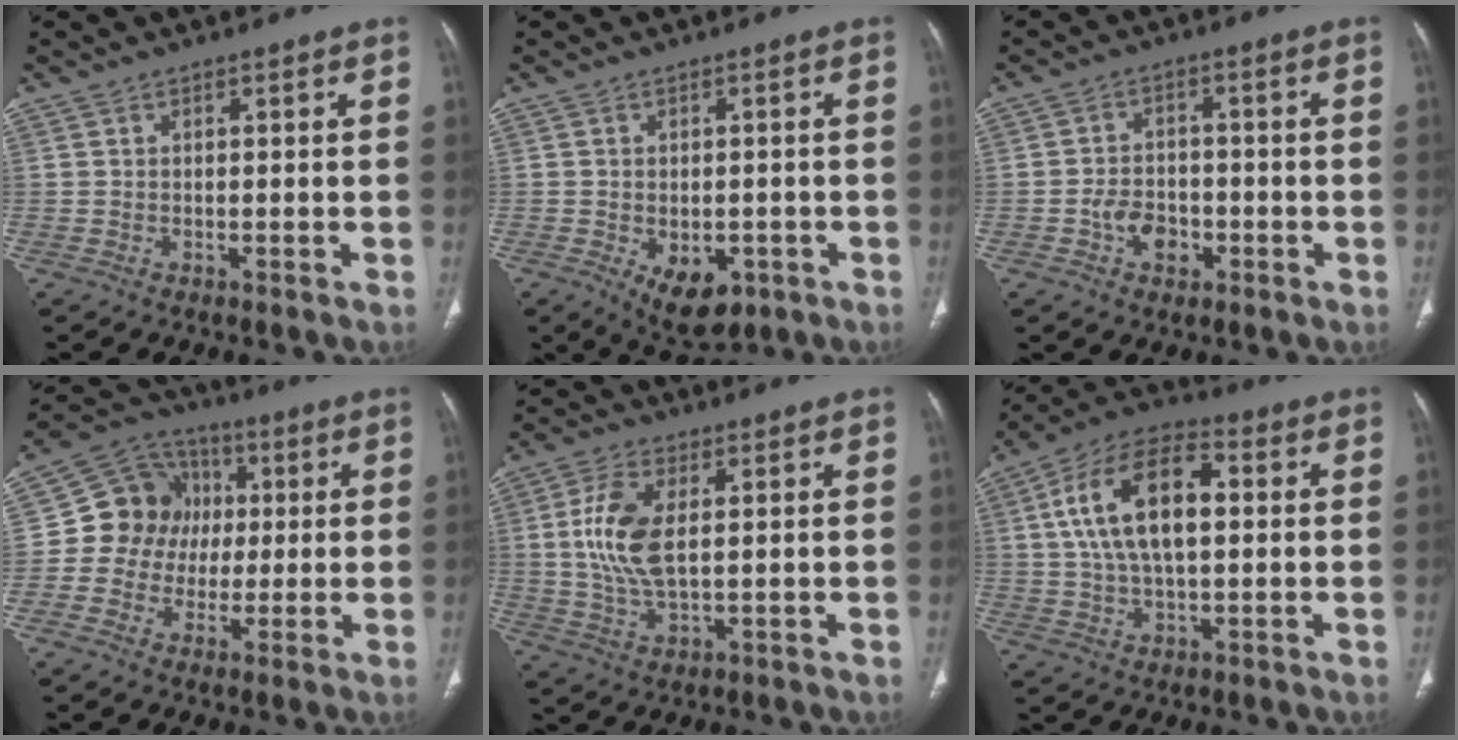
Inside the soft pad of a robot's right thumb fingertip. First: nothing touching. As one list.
[{"total": 7.8, "force": [-2.9, 4.8, 5.4], "torque": [-0.065, 0.003, -0.028]}, {"total": 5.9, "force": [-2.1, 4.3, 3.5], "torque": [-0.038, 0.018, -0.036]}, {"total": 11.9, "force": [0.5, 10.9, 4.7], "torque": [-0.042, 0.022, -0.002]}, {"total": 10.3, "force": [1.6, 5.0, 8.8], "torque": [-0.190, -0.005, 0.033]}, {"total": 16.8, "force": [2.7, 8.8, 14.1], "torque": [-0.252, 0.023, 0.043]}]